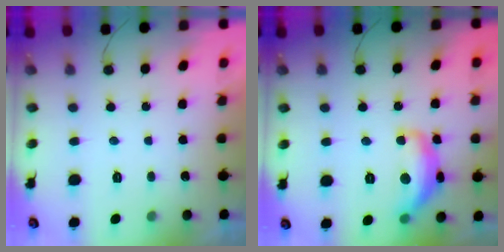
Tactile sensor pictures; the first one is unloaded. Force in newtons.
{"total": 13.7, "press": 13.7, "slide": 0.9}